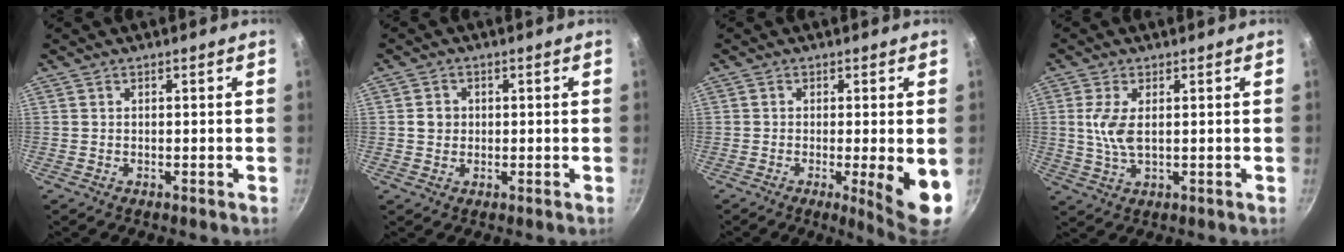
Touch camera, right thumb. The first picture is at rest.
{"total": 2.8, "force": [0.1, 2.6, 1.1], "torque": [-0.005, 0.006, 0.000]}
{"total": 8.6, "force": [-1.8, 1.1, 8.4], "torque": [-0.110, -0.009, -0.019]}
{"total": 5.6, "force": [0.8, 2.5, 4.9], "torque": [-0.106, -0.003, 0.017]}